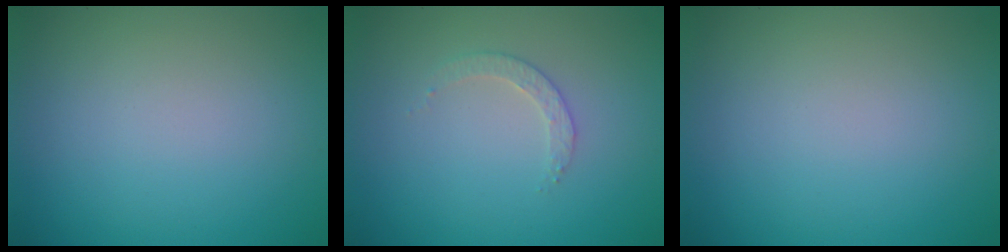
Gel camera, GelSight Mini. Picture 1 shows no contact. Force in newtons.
{"total": 1.6, "press": 1.5, "slide": 0.3}
{"total": 0.0}